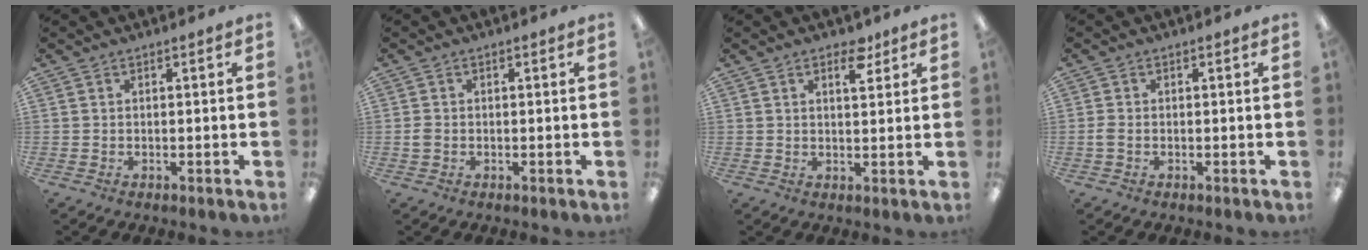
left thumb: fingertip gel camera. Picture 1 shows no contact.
{"total": 1.5, "force": [-0.3, 1.1, 1.0], "torque": [-0.018, 0.003, -0.005]}
{"total": 4.8, "force": [3.0, 2.2, 3.0], "torque": [-0.026, -0.012, 0.045]}
{"total": 1.5, "force": [-0.3, 0.8, 1.2], "torque": [-0.022, 0.003, -0.006]}